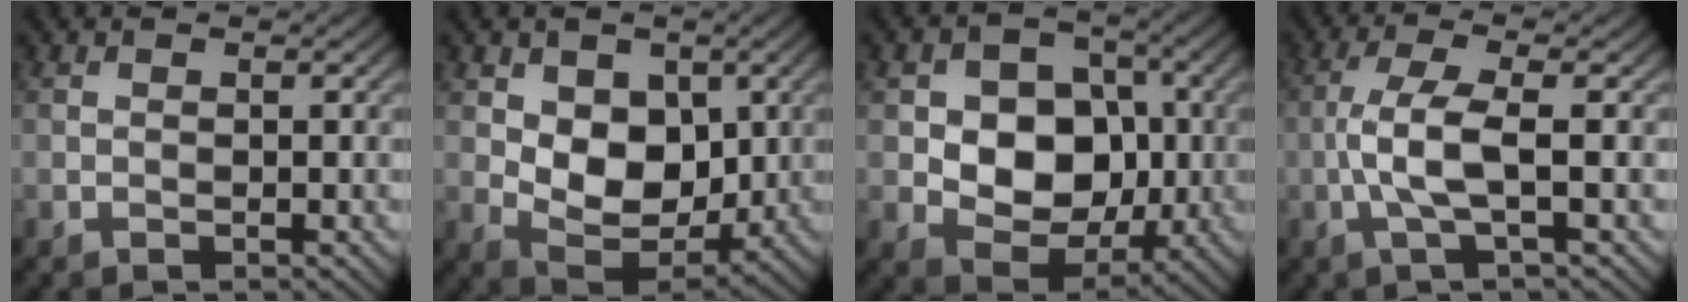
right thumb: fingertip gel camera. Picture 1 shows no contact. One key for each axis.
{"total": 8.1, "fx": 1.5, "fy": 5.8, "fz": 5.4, "tx": -0.113, "ty": -0.015, "tz": 0.021}
{"total": 10.0, "fx": -0.2, "fy": 7.9, "fz": 6.2, "tx": -0.114, "ty": -0.003, "tz": -0.014}
{"total": 5.3, "fx": -0.9, "fy": 1.1, "fz": 5.1, "tx": -0.109, "ty": 0.012, "tz": -0.026}